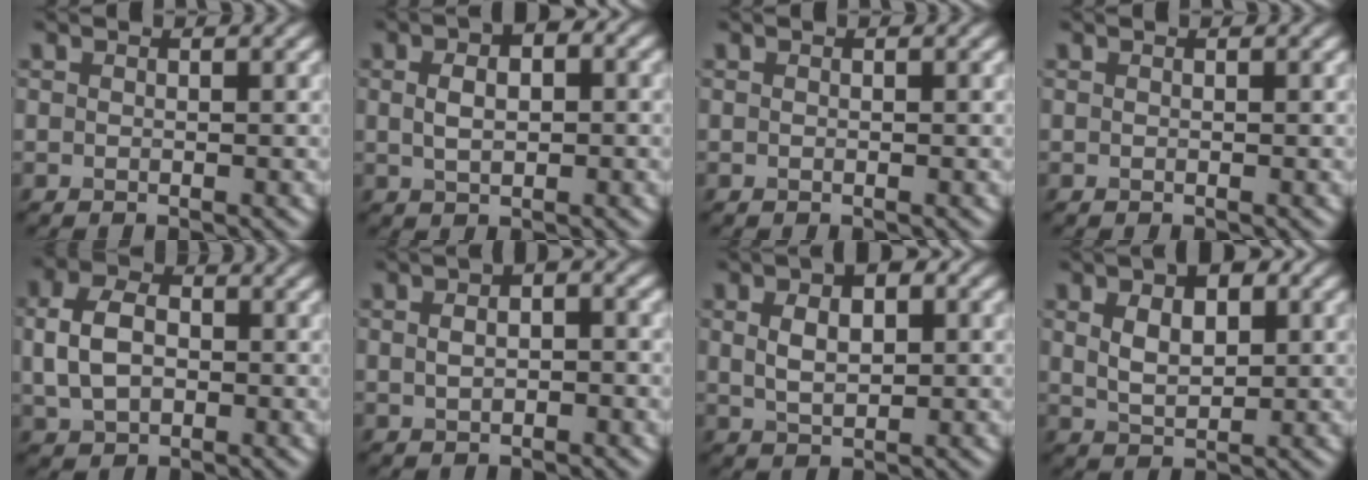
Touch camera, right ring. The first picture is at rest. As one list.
[{"total": 4.5, "force": [1.1, 2.6, 3.5], "torque": [-0.049, 0.012, 0.008]}, {"total": 0.0}, {"total": 0.0}, {"total": 5.1, "force": [0.2, 3.6, 3.5], "torque": [-0.077, 0.006, 0.000]}, {"total": 4.3, "force": [0.9, 2.6, 3.3], "torque": [-0.035, 0.014, 0.001]}, {"total": 5.2, "force": [1.5, 2.9, 4.0], "torque": [-0.061, 0.010, 0.020]}, {"total": 5.7, "force": [1.9, 3.3, 4.3], "torque": [-0.067, 0.007, 0.026]}]